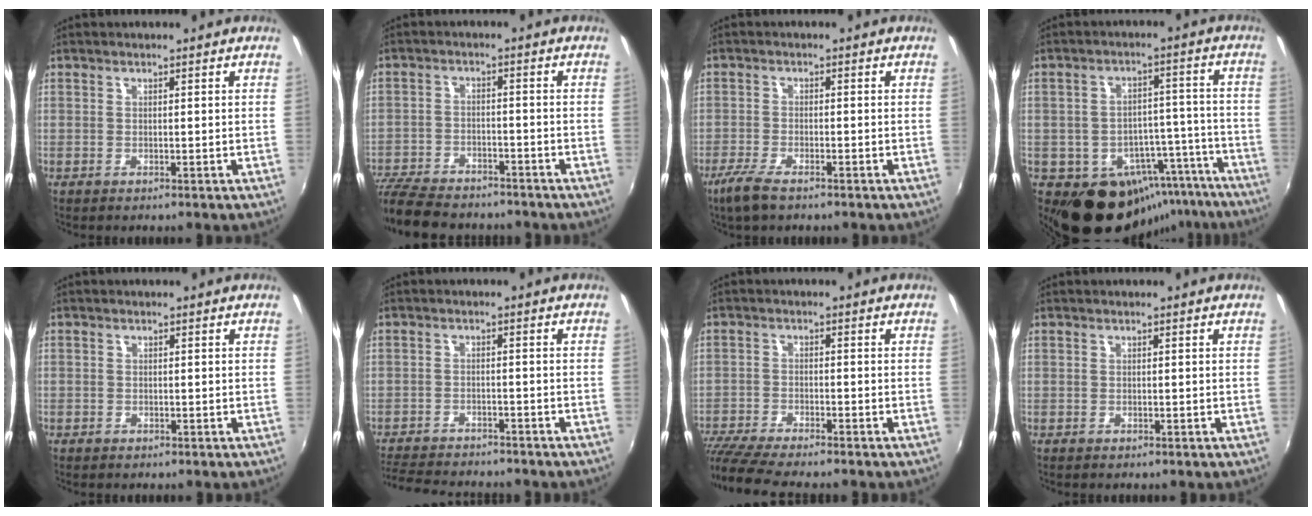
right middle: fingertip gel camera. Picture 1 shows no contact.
{"total": 15.0, "force": [-12.6, 5.2, 6.3], "torque": [-0.160, -0.024, -0.209]}
{"total": 5.2, "force": [-3.8, 1.2, 3.4], "torque": [-0.089, -0.015, -0.075]}
{"total": 15.9, "force": [-11.5, 10.0, 4.8], "torque": [-0.079, 0.044, -0.129]}
{"total": 1.4, "force": [-0.7, 1.2, 0.0], "torque": [-0.004, 0.006, -0.009]}
{"total": 12.1, "force": [-10.9, 2.9, 4.4], "torque": [-0.111, -0.015, -0.172]}
{"total": 10.1, "force": [-9.0, 0.6, 4.5], "torque": [-0.116, -0.035, -0.162]}
{"total": 0.0}